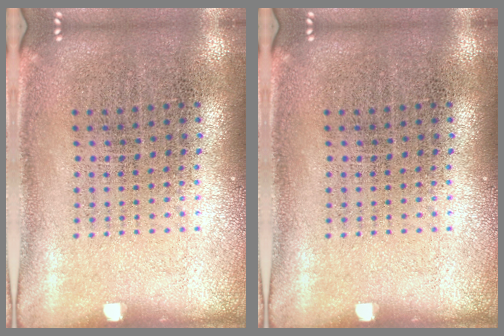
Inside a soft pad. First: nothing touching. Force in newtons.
{"total": 0.0}